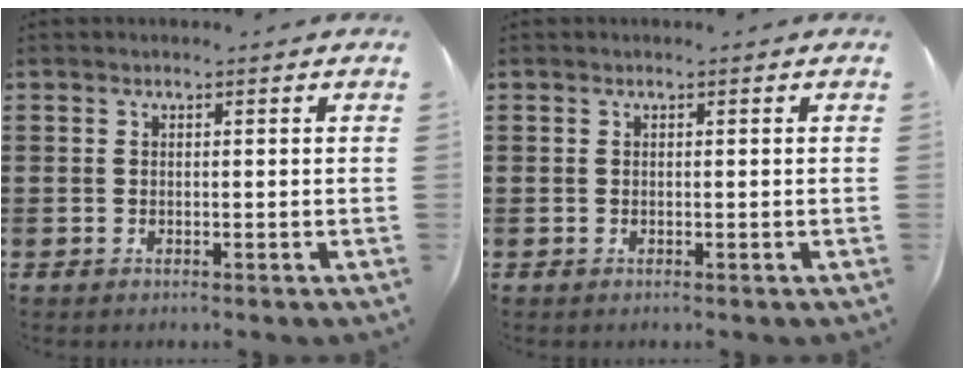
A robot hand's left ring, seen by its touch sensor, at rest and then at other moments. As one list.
[{"total": 0.0}]